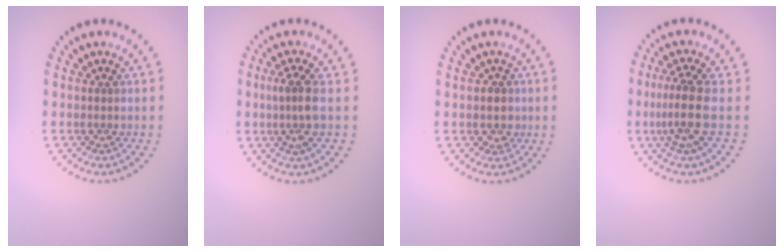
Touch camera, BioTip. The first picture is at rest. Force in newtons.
{"total": 2.8, "press": 2.4, "slide": 1.4}
{"total": 1.3, "press": 1.2, "slide": 0.6}
{"total": 3.2, "press": 2.4, "slide": 2.1}